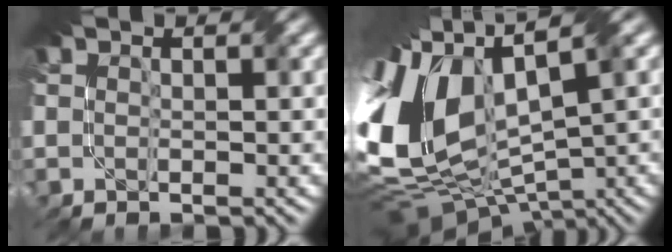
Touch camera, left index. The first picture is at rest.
{"total": 13.2, "force": [0.6, 7.7, 10.7], "torque": [-0.245, 0.016, 0.017]}